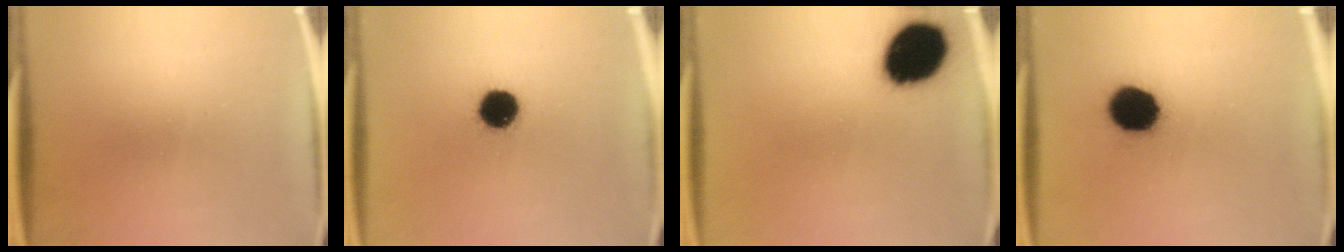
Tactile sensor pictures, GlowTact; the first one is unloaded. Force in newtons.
{"total": 10.1}
{"total": 17.6}
{"total": 13.6}